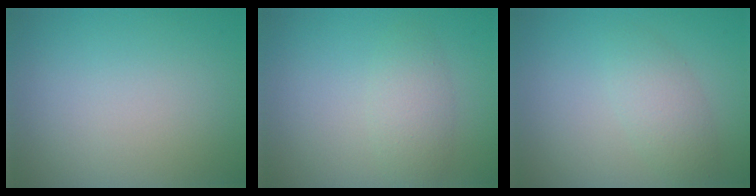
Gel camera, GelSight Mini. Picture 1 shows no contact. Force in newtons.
{"total": 2.5, "press": 2.5, "slide": 0.1}
{"total": 2.5, "press": 2.5, "slide": 0.0}